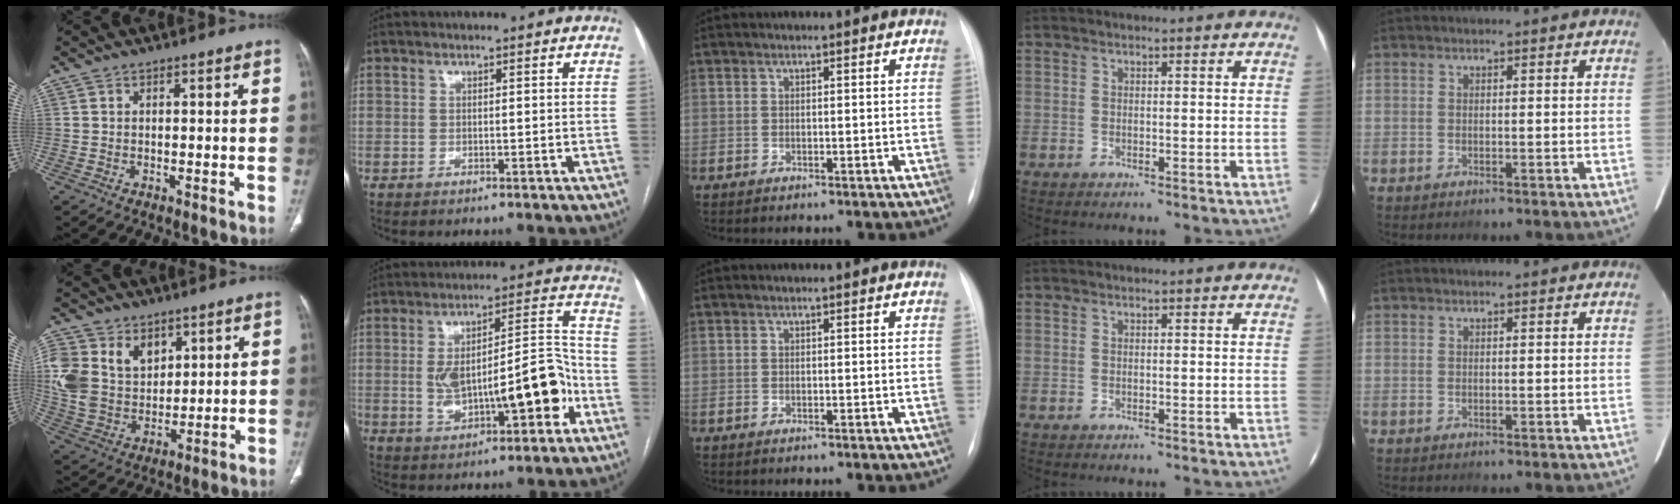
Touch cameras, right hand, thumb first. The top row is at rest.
{"thumb": {"total": 17.5, "force": [6.2, 13.1, 9.7], "torque": [-0.201, -0.009, 0.135]}, "index": {"total": 15.9, "force": [-3.3, 5.1, 14.7], "torque": [-0.233, 0.033, -0.037]}}